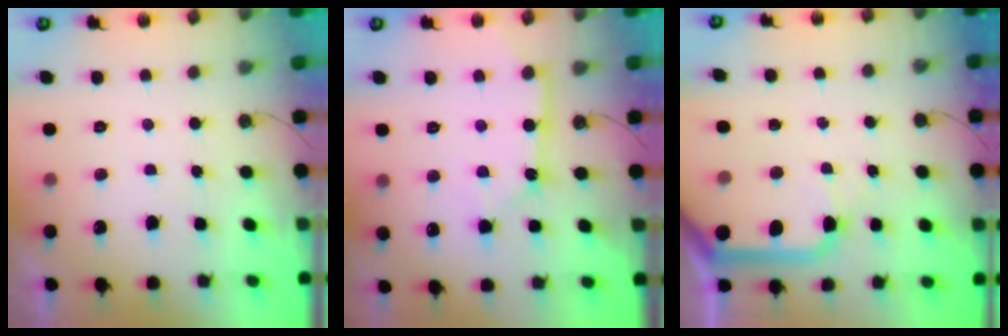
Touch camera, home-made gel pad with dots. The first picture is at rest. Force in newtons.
{"total": 7.6, "press": 7.5, "slide": 0.7}
{"total": 13.9, "press": 13.8, "slide": 1.9}